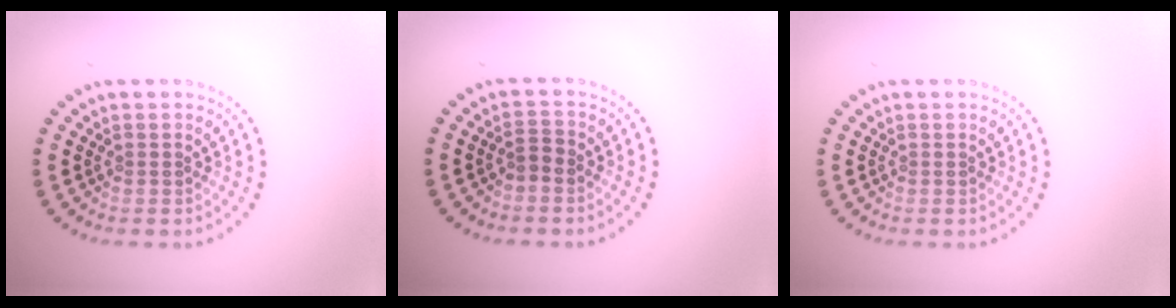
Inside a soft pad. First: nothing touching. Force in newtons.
{"total": 1.2, "press": 1.0, "slide": 0.7}
{"total": 0.0}